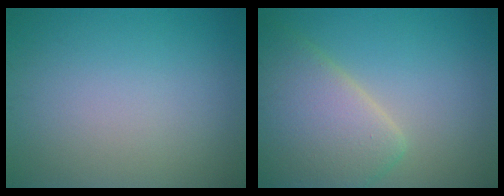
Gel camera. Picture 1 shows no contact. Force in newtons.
{"total": 7.3, "press": 7.3, "slide": 0.6}